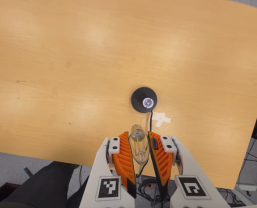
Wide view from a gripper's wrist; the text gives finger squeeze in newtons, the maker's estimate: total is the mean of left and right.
{"total": 13.4, "left": 14.9, "right": 11.9}